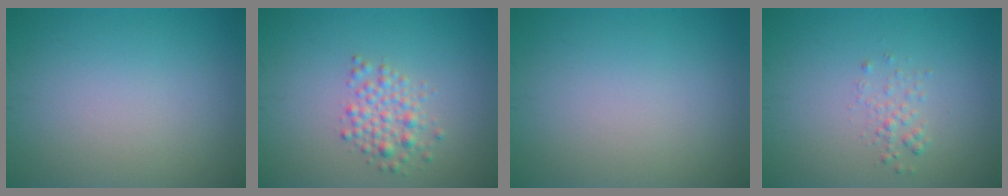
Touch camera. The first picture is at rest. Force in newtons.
{"total": 2.5, "press": 2.5, "slide": 0.1}
{"total": 0.0}
{"total": 1.1, "press": 1.1, "slide": 0.1}